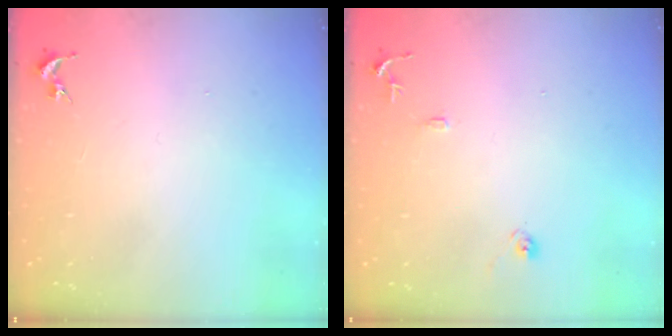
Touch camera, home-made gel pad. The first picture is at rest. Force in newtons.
{"total": 9.1, "press": 9.1, "slide": 0.8}